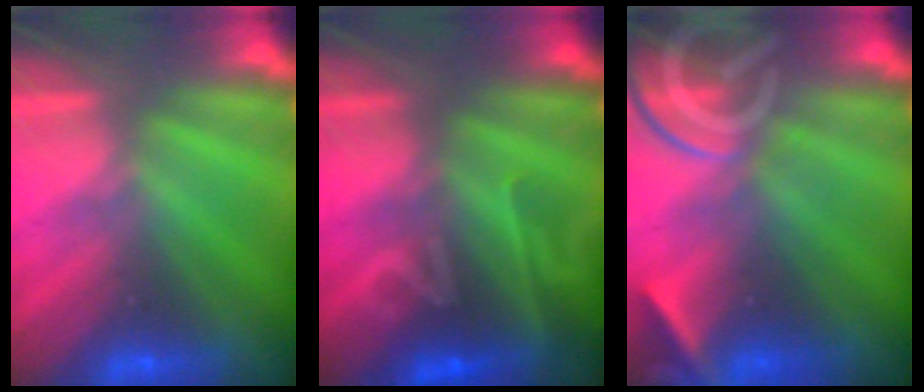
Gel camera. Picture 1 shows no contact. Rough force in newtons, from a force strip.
{"total": 2.2}
{"total": 8.3}